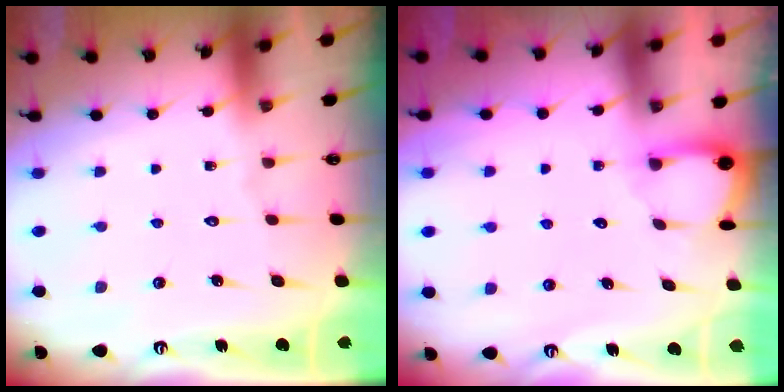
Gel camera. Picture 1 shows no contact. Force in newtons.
{"total": 2.8, "press": 2.8, "slide": 0.3}